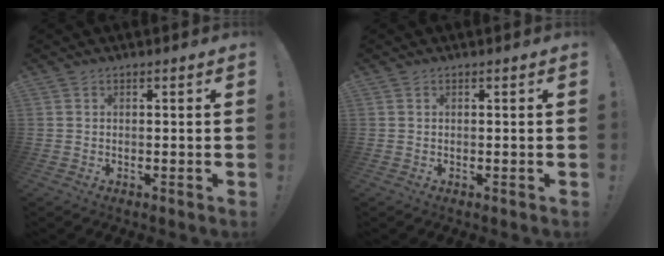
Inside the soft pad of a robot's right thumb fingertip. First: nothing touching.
{"total": 0.0}